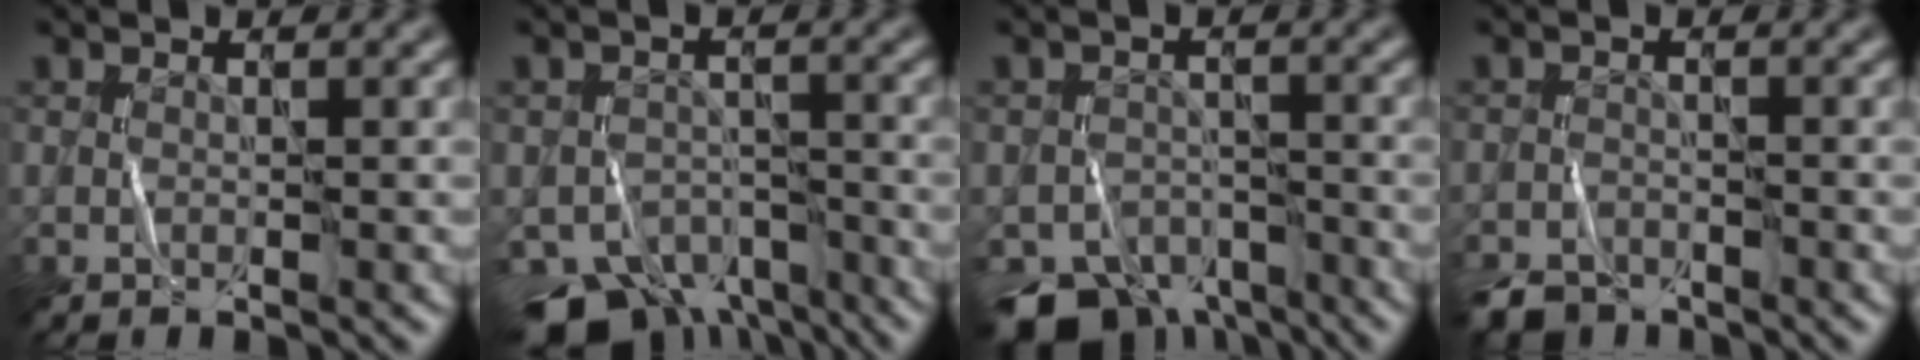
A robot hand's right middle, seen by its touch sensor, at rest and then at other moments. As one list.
[{"total": 9.2, "force": [-7.1, 4.7, 3.6], "torque": [-0.058, -0.026, -0.103]}, {"total": 7.9, "force": [-6.1, 3.9, 3.1], "torque": [-0.045, -0.019, -0.104]}, {"total": 3.2, "force": [-2.7, 1.4, 0.7], "torque": [-0.011, -0.005, -0.058]}]